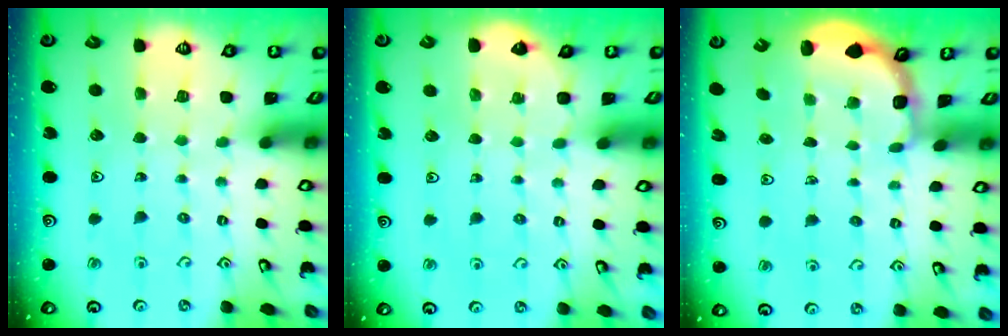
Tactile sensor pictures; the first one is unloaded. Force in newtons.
{"total": 2.3, "press": 2.3, "slide": 0.1}
{"total": 2.5, "press": 1.9, "slide": 1.6}